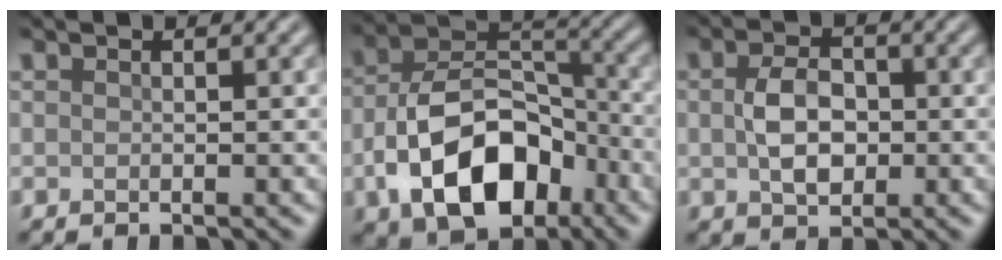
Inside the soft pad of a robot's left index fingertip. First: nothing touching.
{"total": 10.6, "force": [-4.3, 6.5, 7.2], "torque": [-0.127, 0.003, -0.078]}
{"total": 4.1, "force": [0.0, 2.8, 3.1], "torque": [-0.063, -0.001, -0.002]}